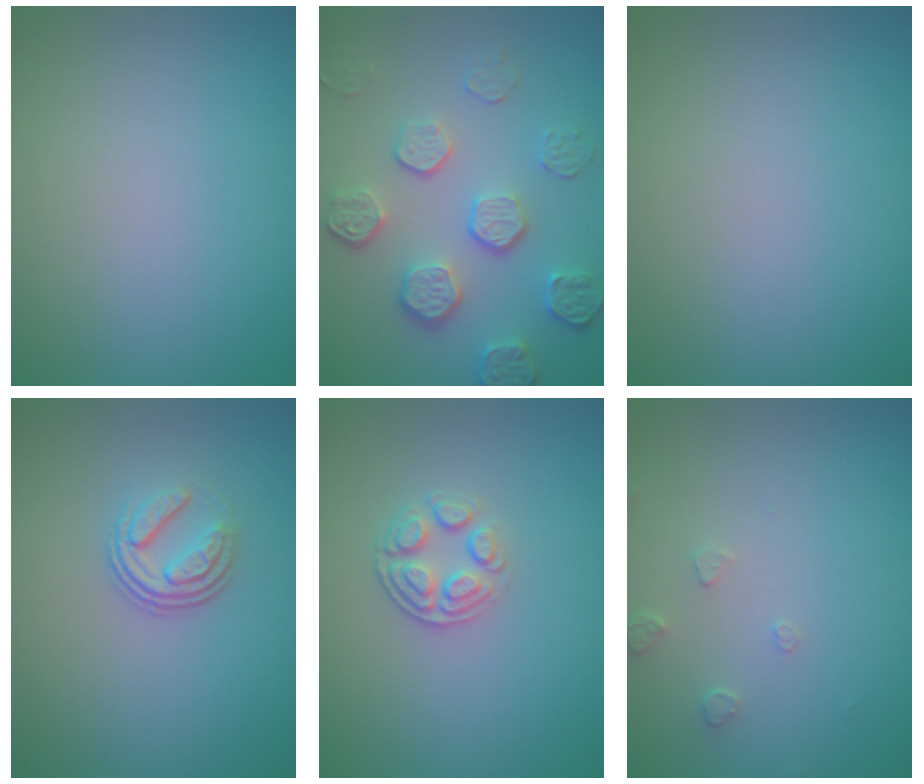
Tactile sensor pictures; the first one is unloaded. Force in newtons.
{"total": 5.6, "press": 4.0, "slide": 3.9}
{"total": 0.0}
{"total": 3.7, "press": 2.5, "slide": 2.7}
{"total": 2.7, "press": 2.4, "slide": 1.2}
{"total": 1.2, "press": 1.2, "slide": 0.2}